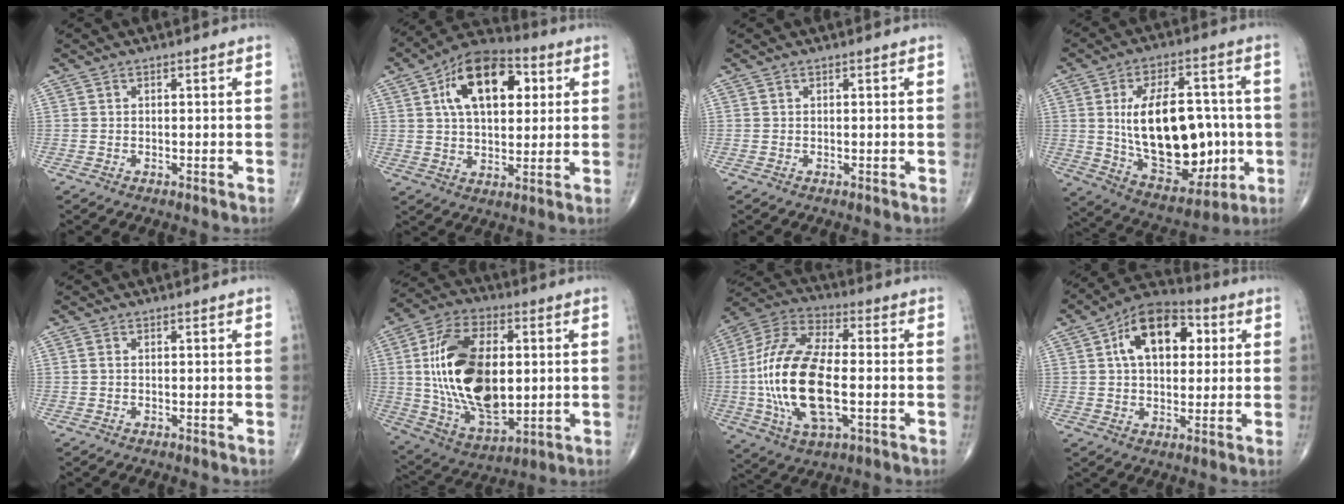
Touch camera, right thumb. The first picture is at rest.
{"total": 17.2, "force": [5.3, 9.7, 13.2], "torque": [-0.184, 0.007, 0.081]}
{"total": 0.0}
{"total": 23.2, "force": [-0.9, 13.2, 19.1], "torque": [-0.270, 0.008, 0.012]}
{"total": 1.0, "force": [0.2, 0.6, 0.8], "torque": [-0.021, 0.005, 0.006]}
{"total": 23.8, "force": [1.9, 13.2, 19.7], "torque": [-0.353, -0.009, 0.043]}
{"total": 21.9, "force": [-2.6, 9.8, 19.4], "torque": [-0.407, 0.014, -0.046]}
{"total": 15.3, "force": [4.0, 9.3, 11.4], "torque": [-0.152, 0.013, 0.059]}